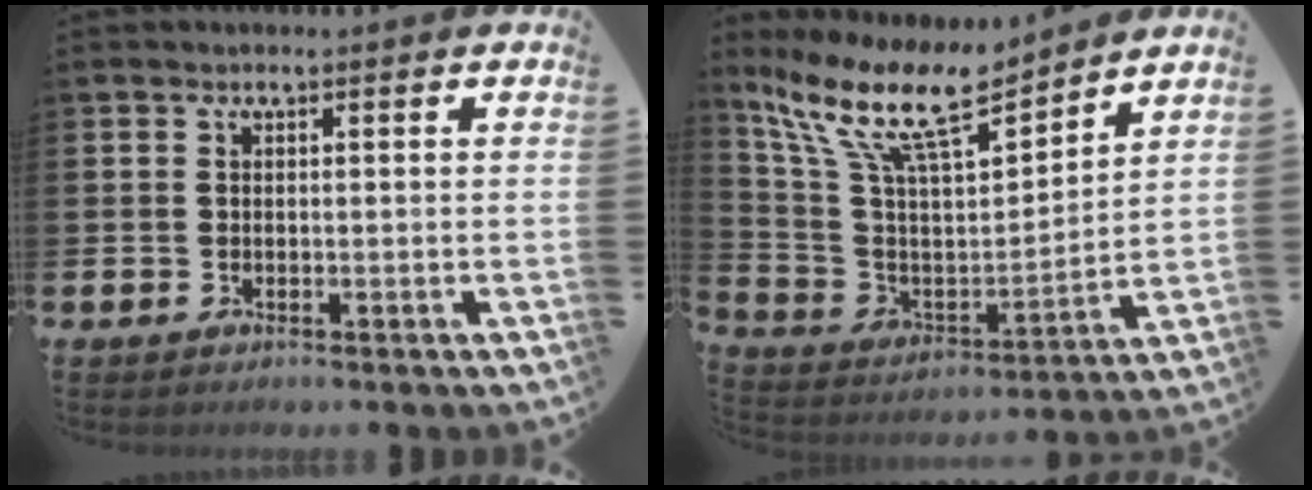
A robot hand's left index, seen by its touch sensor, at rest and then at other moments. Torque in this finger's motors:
{"motor_torque": [1.02, -1.12, 0.85, 0.21]}